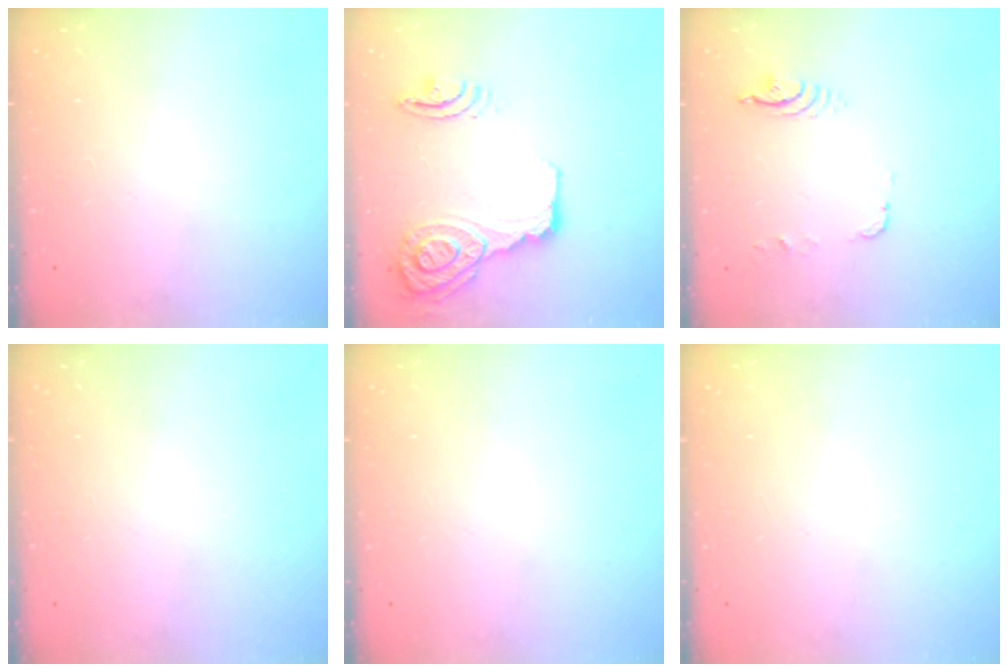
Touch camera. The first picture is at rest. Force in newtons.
{"total": 17.9, "press": 17.6, "slide": 3.7}
{"total": 5.2, "press": 5.1, "slide": 1.1}
{"total": 0.0}
{"total": 0.0}
{"total": 0.0}